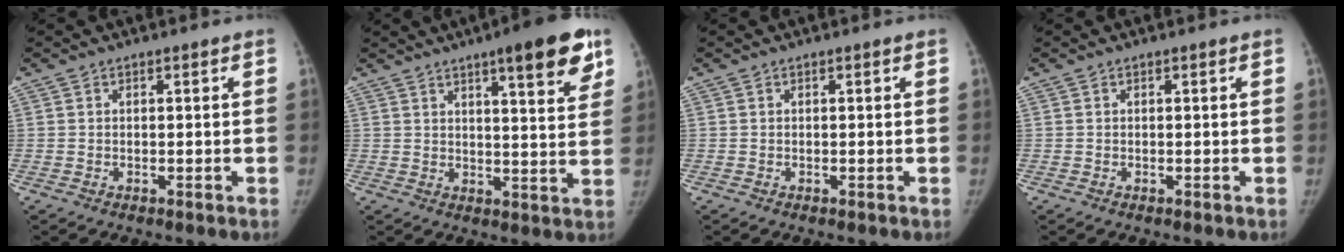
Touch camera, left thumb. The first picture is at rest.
{"total": 13.2, "force": [7.7, 3.0, 10.3], "torque": [-0.112, -0.032, 0.101]}
{"total": 0.0}
{"total": 0.0}